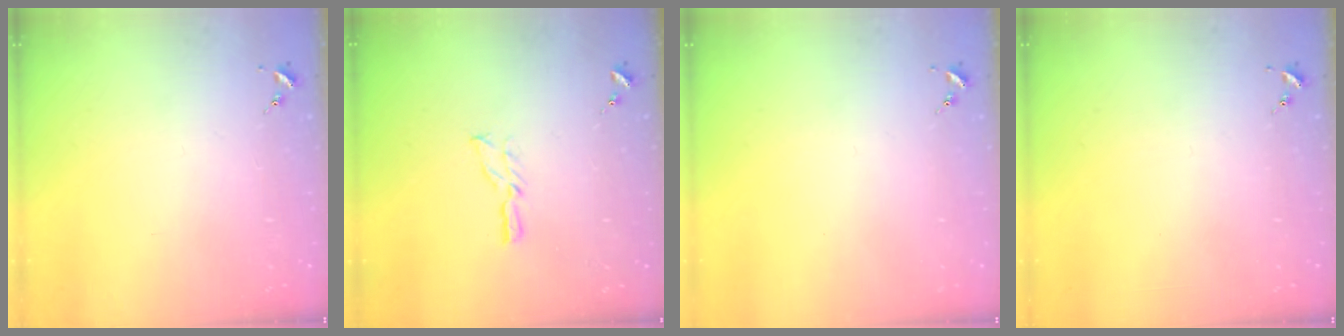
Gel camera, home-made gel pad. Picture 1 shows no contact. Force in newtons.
{"total": 5.7, "press": 5.7, "slide": 0.1}
{"total": 0.0}
{"total": 0.0}